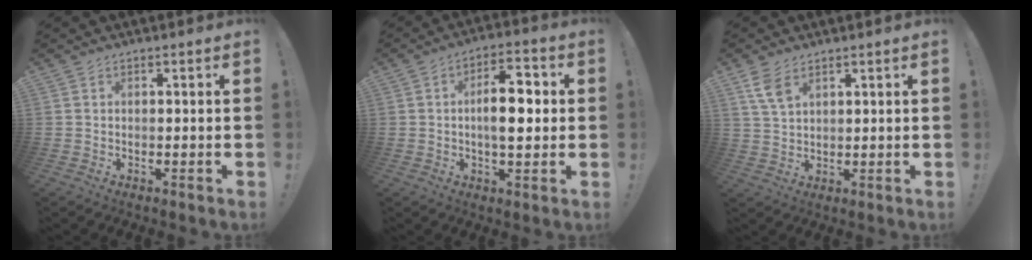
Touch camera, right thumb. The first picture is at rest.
{"total": 10.5, "force": [0.2, 4.8, 9.4], "torque": [-0.143, 0.006, -0.002]}
{"total": 6.1, "force": [3.7, 3.0, 3.8], "torque": [-0.065, -0.016, 0.069]}